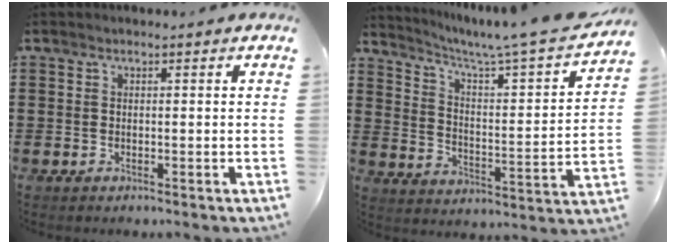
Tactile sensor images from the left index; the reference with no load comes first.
{"total": 4.8, "force": [4.0, -0.4, 2.7], "torque": [-0.072, -0.043, 0.056]}